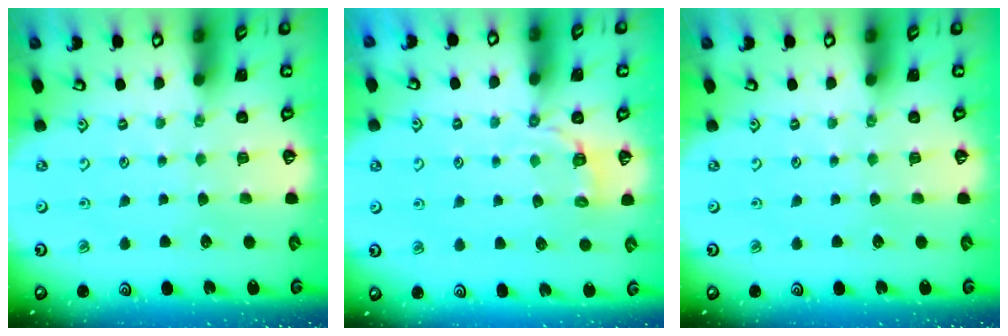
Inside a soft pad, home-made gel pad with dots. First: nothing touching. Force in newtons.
{"total": 3.0, "press": 1.6, "slide": 2.5}
{"total": 0.0}